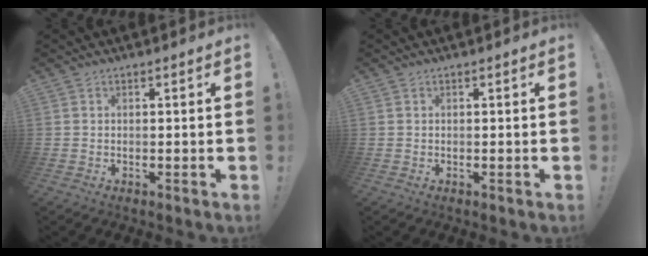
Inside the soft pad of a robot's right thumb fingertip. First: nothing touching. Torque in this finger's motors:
{"motor_torque": [0.07, 0.00, -0.03, 0.07, 0.07]}